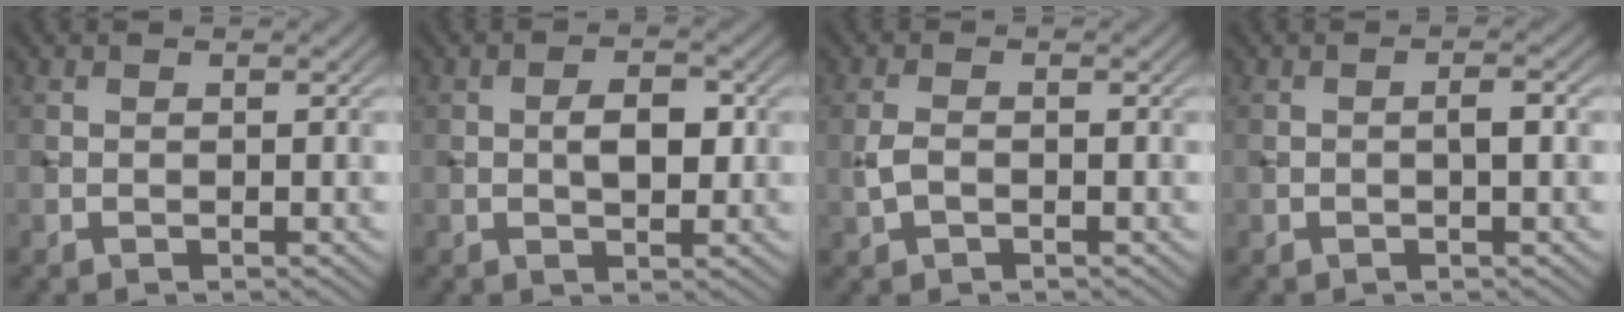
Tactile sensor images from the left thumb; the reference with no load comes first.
{"total": 3.4, "force": [0.1, 1.8, 2.9], "torque": [-0.045, 0.001, -0.002]}
{"total": 2.2, "force": [-0.5, 1.4, 1.6], "torque": [-0.044, 0.001, -0.012]}
{"total": 1.4, "force": [-0.2, 0.3, 1.3], "torque": [-0.021, 0.005, -0.005]}